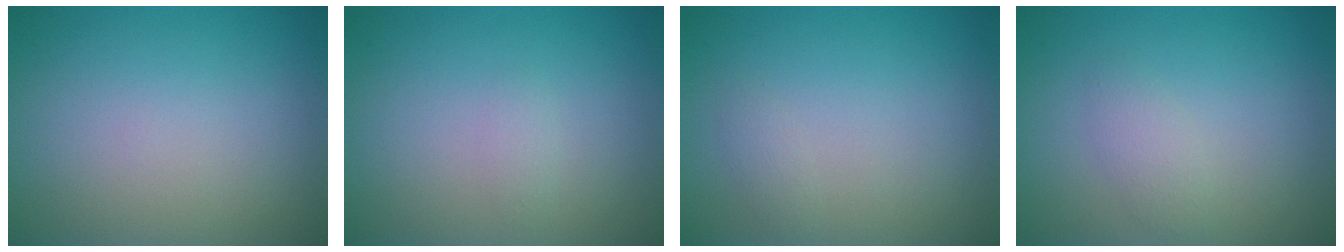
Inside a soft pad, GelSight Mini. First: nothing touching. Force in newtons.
{"total": 0.7, "press": 0.7, "slide": 0.0}
{"total": 0.7, "press": 0.7, "slide": 0.0}
{"total": 1.4, "press": 1.4, "slide": 0.1}